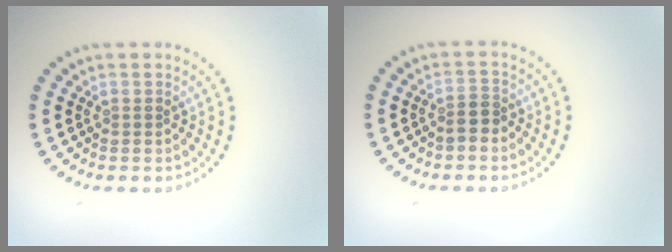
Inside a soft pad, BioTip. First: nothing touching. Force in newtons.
{"total": 1.6, "press": 1.5, "slide": 0.7}